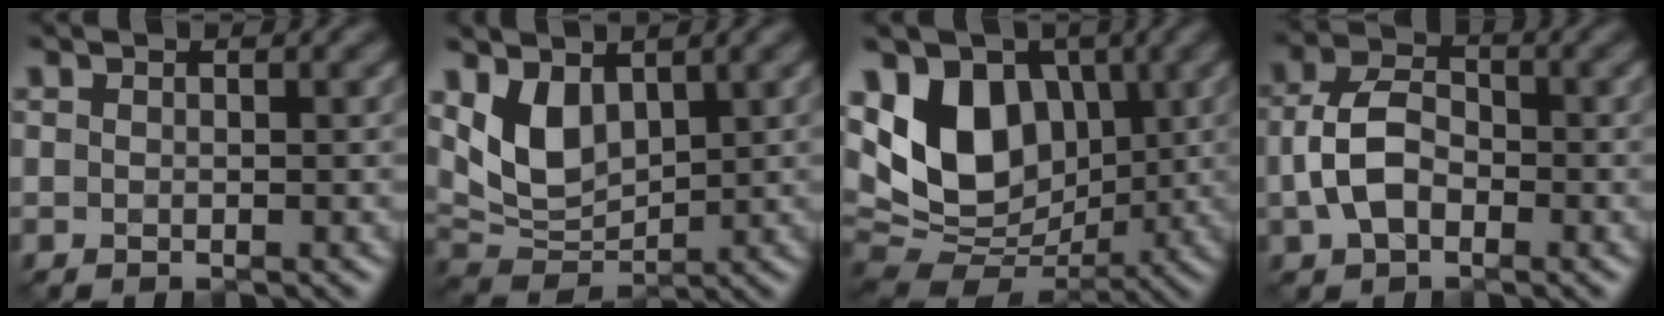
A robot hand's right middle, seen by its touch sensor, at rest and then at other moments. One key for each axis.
{"total": 5.0, "fx": 1.6, "fy": 3.2, "fz": 3.4, "tx": -0.071, "ty": -0.012, "tz": 0.033}
{"total": 10.4, "fx": 1.9, "fy": 7.4, "fz": 7.0, "tx": -0.130, "ty": 0.002, "tz": 0.019}
{"total": 4.6, "fx": -1.1, "fy": 3.1, "fz": 3.2, "tx": -0.069, "ty": 0.002, "tz": -0.028}